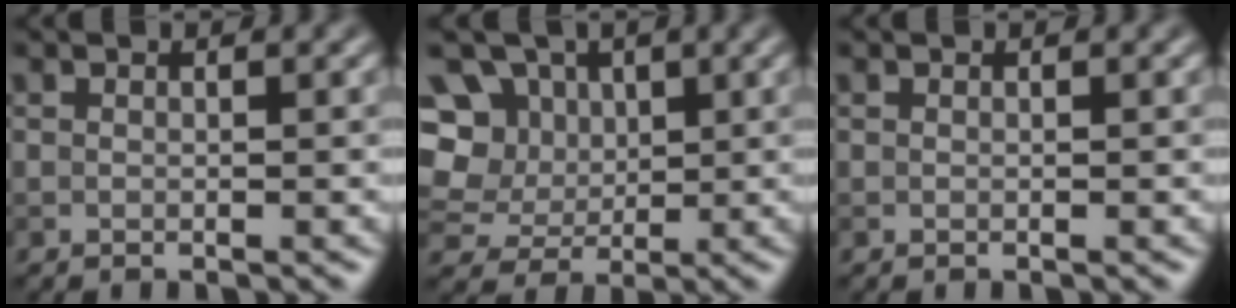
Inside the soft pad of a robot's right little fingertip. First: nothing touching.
{"total": 11.3, "force": [3.5, 9.7, 4.8], "torque": [-0.114, 0.037, 0.047]}
{"total": 0.0}